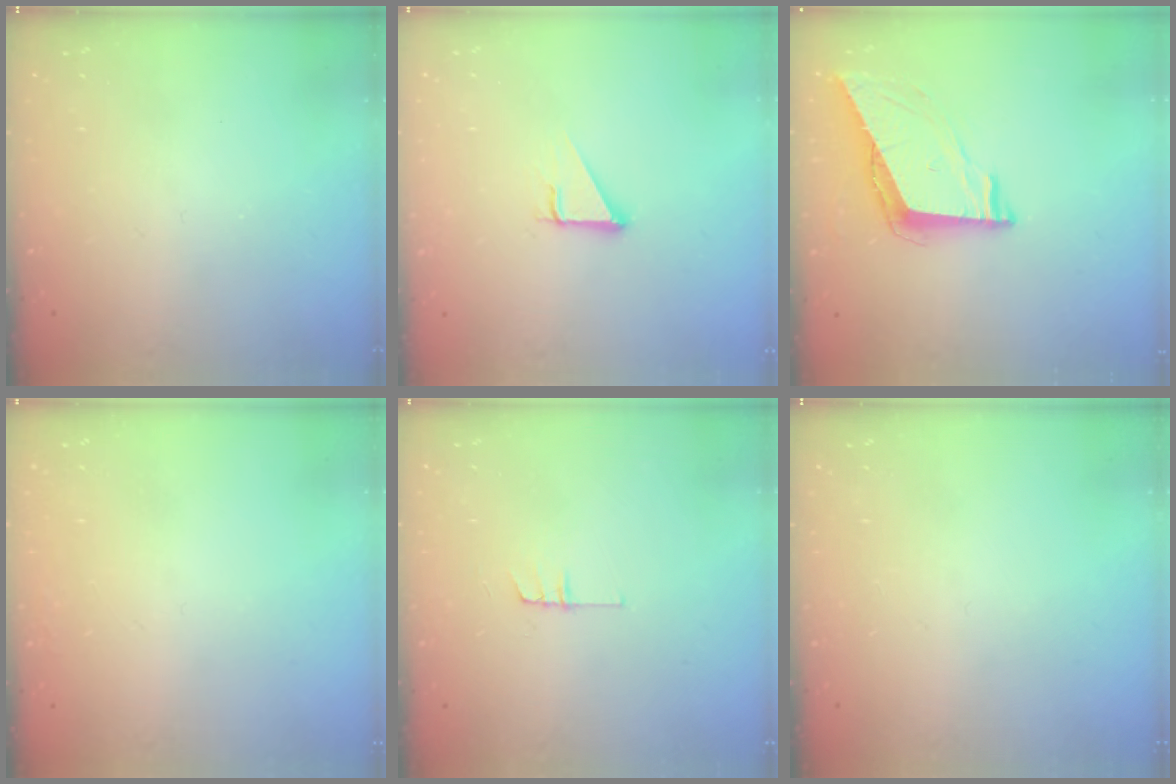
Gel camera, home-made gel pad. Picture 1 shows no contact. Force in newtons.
{"total": 3.0, "press": 3.0, "slide": 0.1}
{"total": 7.5, "press": 7.5, "slide": 0.5}
{"total": 1.6, "press": 1.5, "slide": 0.1}
{"total": 3.7, "press": 3.7, "slide": 0.4}
{"total": 0.0}